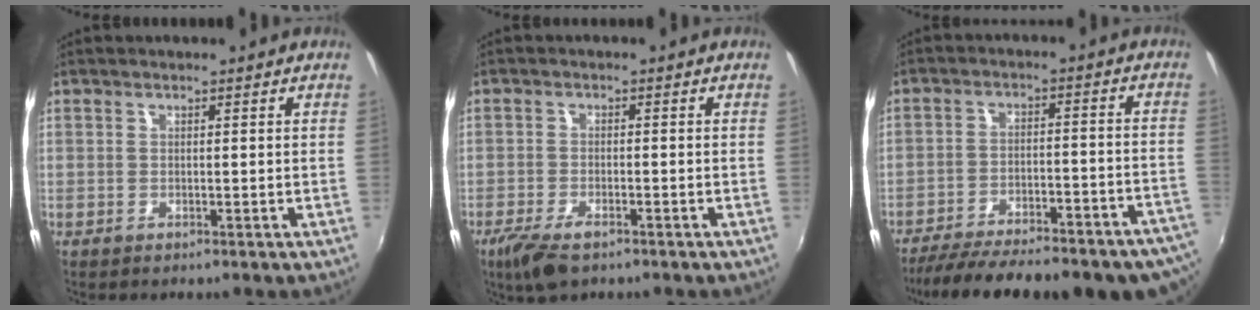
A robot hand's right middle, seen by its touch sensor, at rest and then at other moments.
{"total": 6.5, "force": [-4.4, 2.3, 4.1], "torque": [-0.106, -0.021, -0.082]}
{"total": 25.9, "force": [-21.5, 6.5, 12.9], "torque": [-0.220, -0.039, -0.280]}